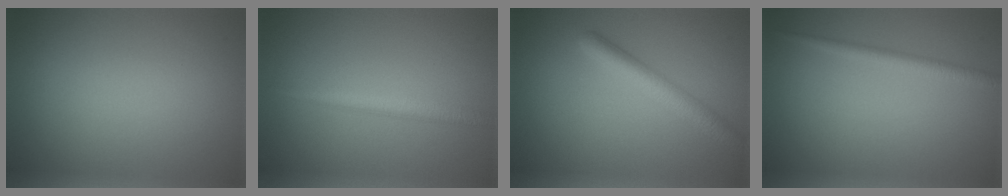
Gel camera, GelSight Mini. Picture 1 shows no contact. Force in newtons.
{"total": 2.3, "press": 2.3, "slide": 0.1}
{"total": 3.7, "press": 3.7, "slide": 0.2}
{"total": 1.8, "press": 1.8, "slide": 0.1}